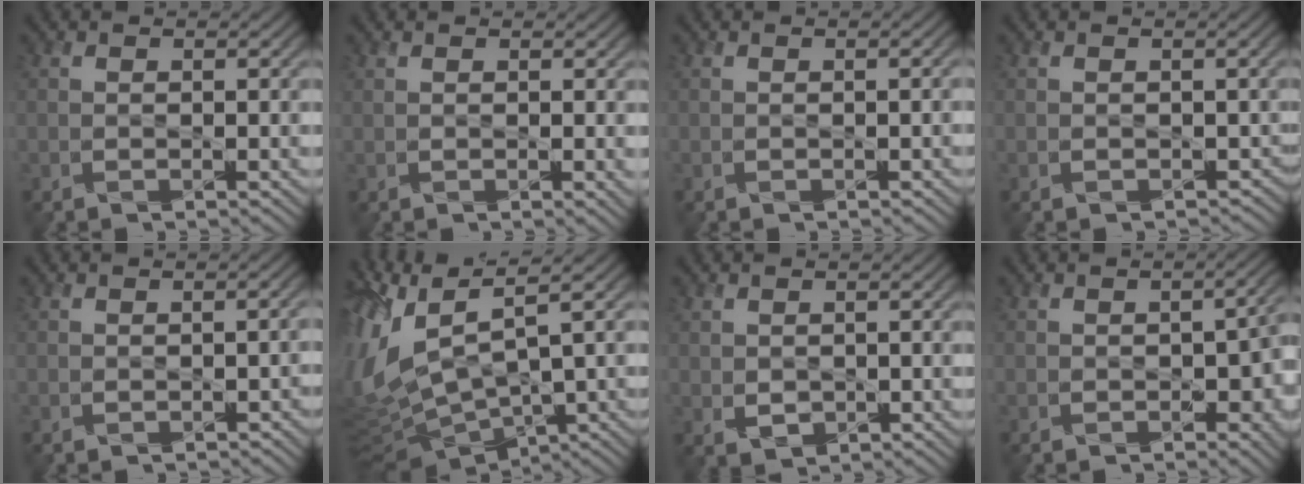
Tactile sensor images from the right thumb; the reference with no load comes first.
{"total": 1.0, "force": [0.6, 0.3, 0.7], "torque": [-0.016, -0.004, 0.019]}
{"total": 0.6, "force": [-0.1, 0.1, 0.6], "torque": [-0.011, 0.004, -0.001]}
{"total": 1.5, "force": [-0.1, 1.3, 0.8], "torque": [-0.014, -0.010, 0.003]}
{"total": 1.3, "force": [-0.4, 0.5, 1.1], "torque": [-0.017, 0.000, -0.003]}
{"total": 13.7, "force": [3.0, 6.0, 11.9], "torque": [-0.302, 0.000, 0.080]}
{"total": 1.6, "force": [0.4, 1.3, 0.9], "torque": [-0.028, -0.007, 0.013]}
{"total": 5.8, "force": [-1.2, 3.5, 4.5], "torque": [-0.061, -0.016, -0.008]}